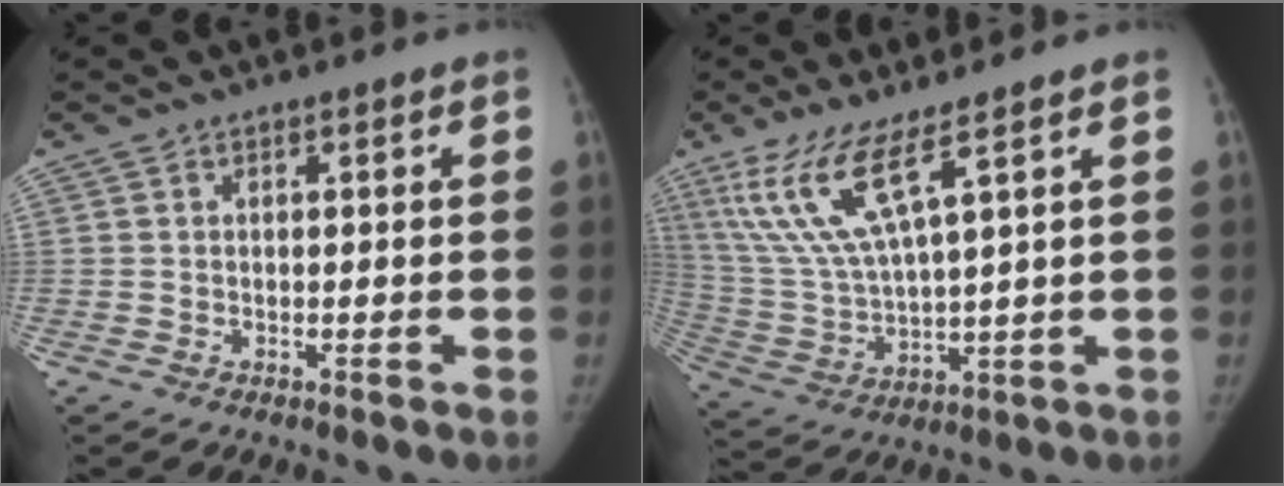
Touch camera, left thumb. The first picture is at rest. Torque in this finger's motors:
{"motor_torque": [0.12, 0.33, 1.75, -1.02, 0.17]}